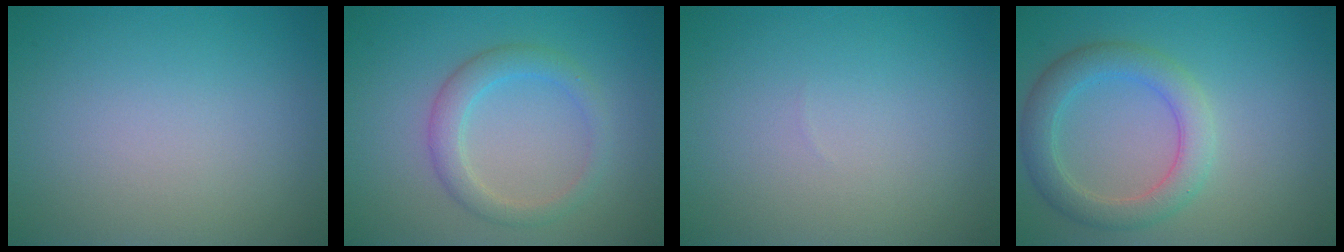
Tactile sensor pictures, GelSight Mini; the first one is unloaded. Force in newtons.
{"total": 2.8, "press": 2.8, "slide": 0.1}
{"total": 0.0}
{"total": 4.0, "press": 4.0, "slide": 0.2}